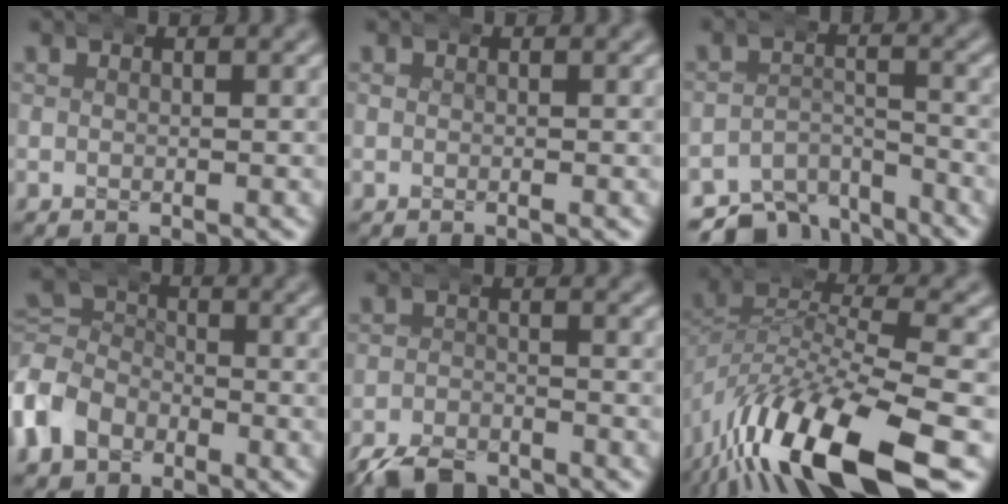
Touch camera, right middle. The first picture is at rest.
{"total": 0.0}
{"total": 7.3, "force": [-6.2, 3.3, 2.0], "torque": [-0.013, -0.019, -0.103]}
{"total": 6.0, "force": [-1.6, 5.5, 1.8], "torque": [-0.051, -0.016, -0.026]}
{"total": 4.4, "force": [-4.0, 1.5, 1.0], "torque": [-0.014, -0.010, -0.068]}
{"total": 10.5, "force": [-3.4, 5.0, 8.6], "torque": [-0.165, -0.020, -0.044]}